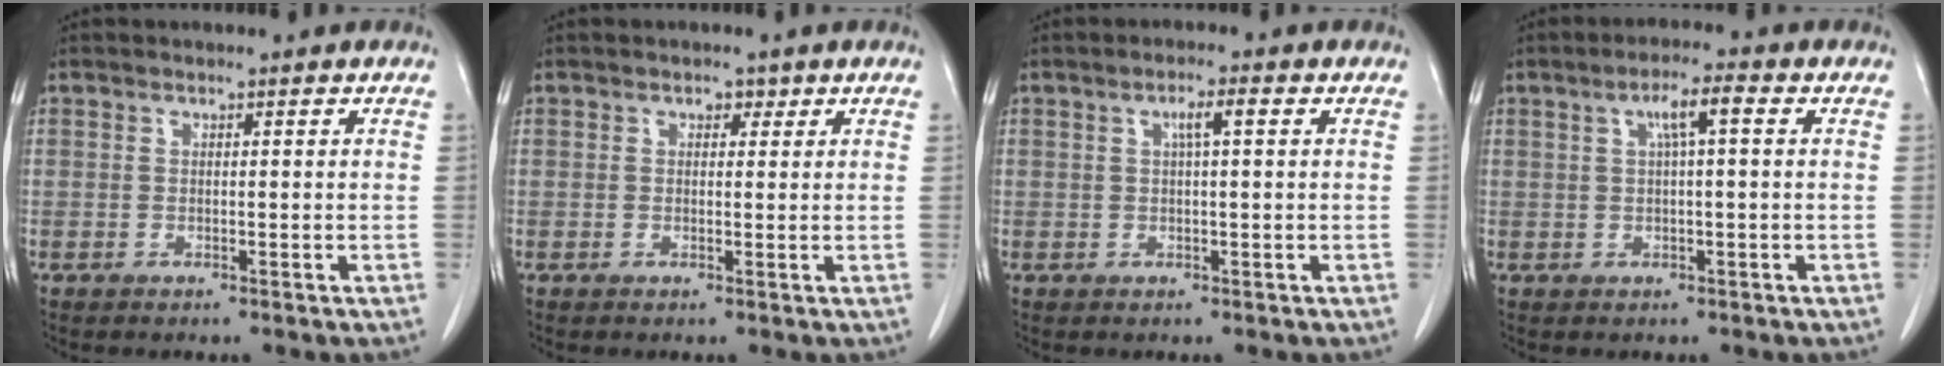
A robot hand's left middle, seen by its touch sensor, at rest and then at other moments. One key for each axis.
{"total": 1.2, "fx": 0.7, "fy": 0.9, "fz": 0.4, "tx": -0.002, "ty": 0.004, "tz": 0.008}
{"total": 2.4, "fx": 0.7, "fy": 0.2, "fz": 2.3, "tx": -0.040, "ty": 0.006, "tz": 0.012}
{"total": 3.9, "fx": 1.1, "fy": 0.3, "fz": 3.8, "tx": -0.066, "ty": 0.012, "tz": 0.019}